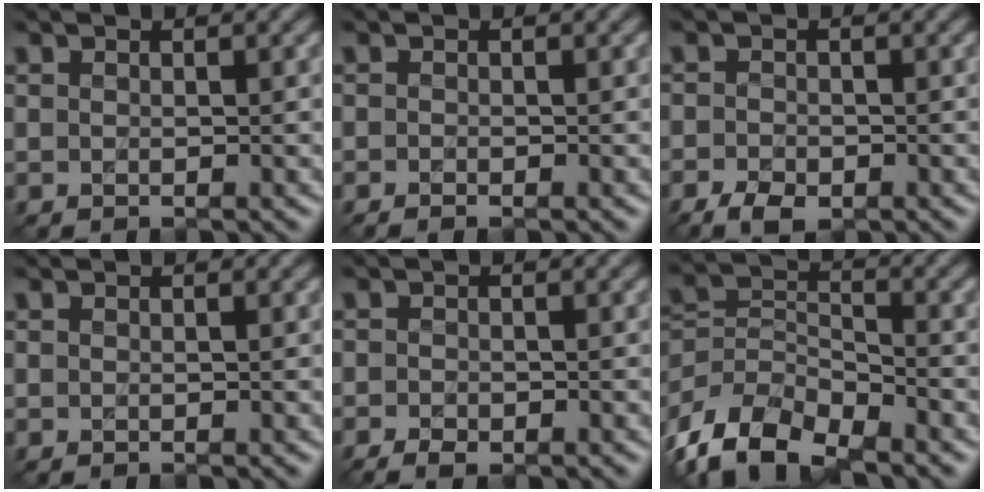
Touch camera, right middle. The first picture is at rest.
{"total": 0.6, "force": [-0.4, 0.1, 0.4], "torque": [-0.007, -0.003, -0.007]}
{"total": 3.0, "force": [-1.9, 1.6, 1.7], "torque": [-0.029, -0.005, -0.039]}
{"total": 0.0}
{"total": 1.7, "force": [-1.1, 0.9, 1.0], "torque": [-0.018, -0.005, -0.022]}
{"total": 9.0, "force": [-6.3, 4.2, 4.9], "torque": [-0.101, -0.008, -0.125]}